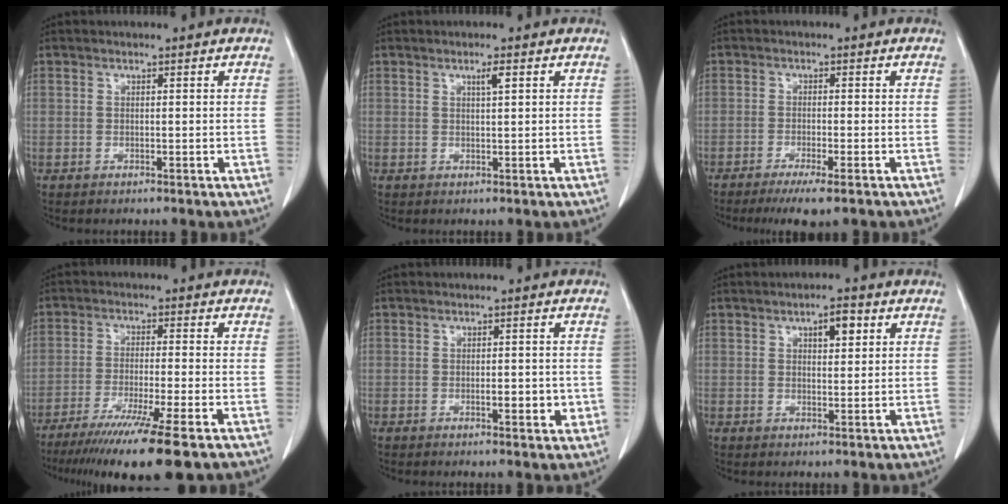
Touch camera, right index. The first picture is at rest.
{"total": 1.6, "force": [0.8, -0.1, 1.4], "torque": [-0.025, -0.002, 0.013]}
{"total": 5.4, "force": [-3.7, 0.1, 3.9], "torque": [-0.062, -0.014, -0.058]}
{"total": 13.8, "force": [-9.7, -0.7, 9.8], "torque": [-0.156, -0.045, -0.155]}
{"total": 4.7, "force": [-1.0, 1.4, 4.3], "torque": [-0.061, -0.003, -0.010]}
{"total": 3.6, "force": [1.6, 1.2, 3.0], "torque": [-0.046, 0.003, 0.024]}